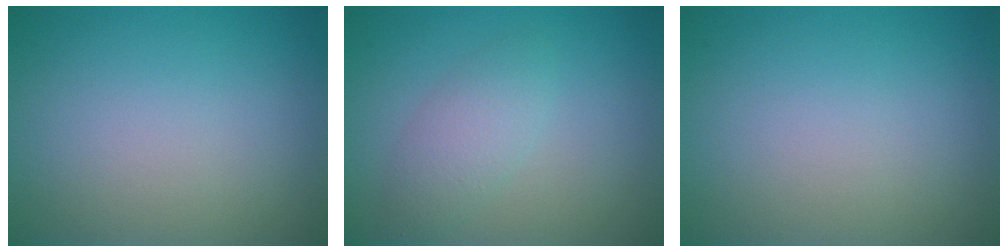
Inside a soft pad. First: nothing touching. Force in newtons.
{"total": 2.5, "press": 2.5, "slide": 0.1}
{"total": 0.0}